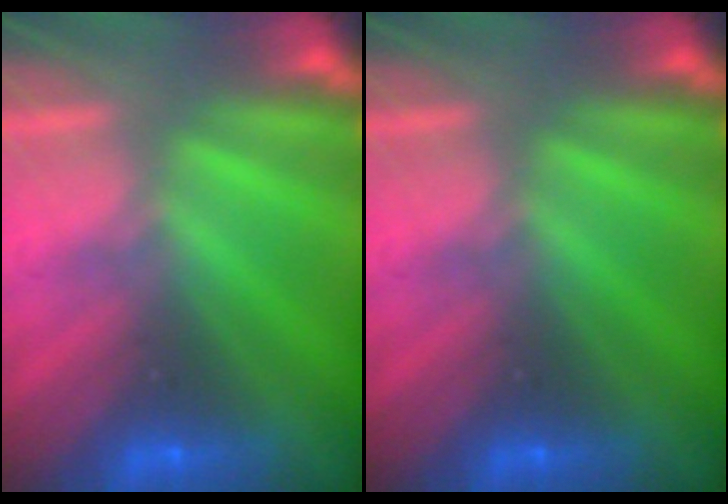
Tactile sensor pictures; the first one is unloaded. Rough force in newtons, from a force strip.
{"total": 0.0}